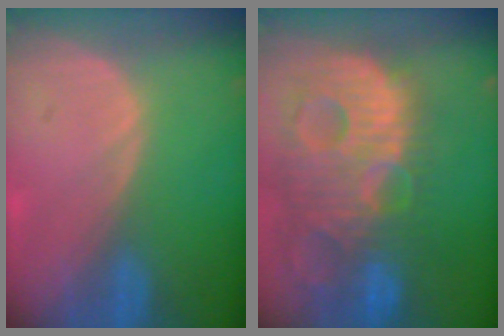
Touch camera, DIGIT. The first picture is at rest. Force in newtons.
{"total": 14.1, "press": 12.2, "slide": 7.1}